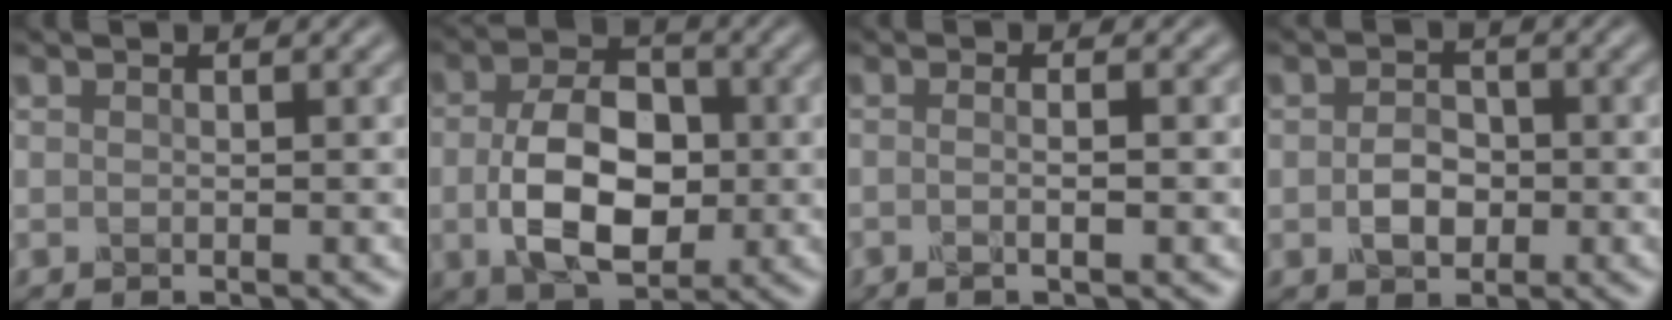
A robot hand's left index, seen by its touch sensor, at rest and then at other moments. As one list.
[{"total": 8.0, "force": [-0.7, 5.0, 6.3], "torque": [-0.127, 0.002, -0.015]}, {"total": 2.5, "force": [-0.4, 0.8, 2.3], "torque": [-0.020, 0.001, -0.023]}, {"total": 2.4, "force": [-0.4, 1.7, 1.6], "torque": [-0.029, 0.006, -0.011]}]